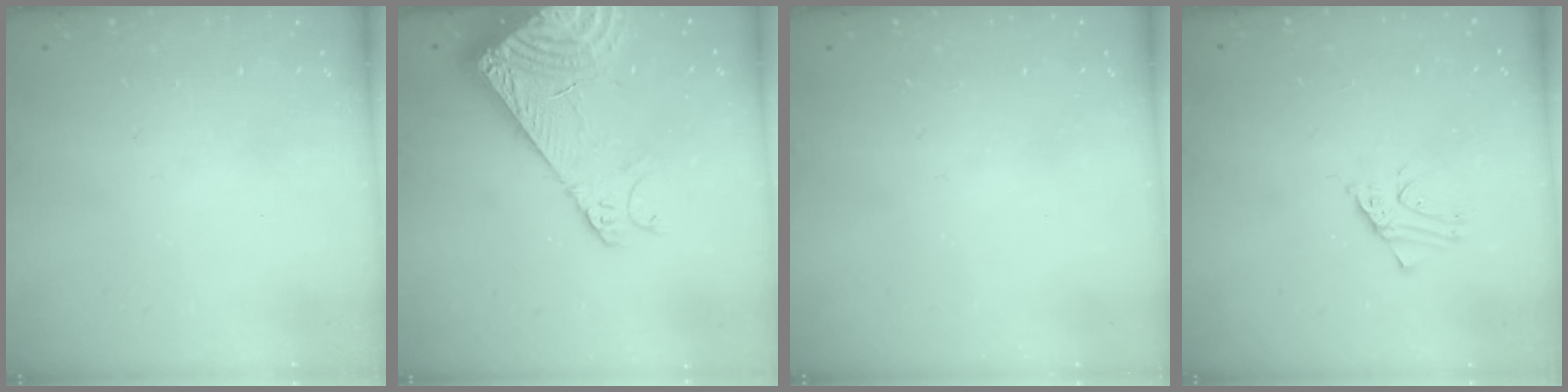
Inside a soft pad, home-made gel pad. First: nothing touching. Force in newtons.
{"total": 15.6, "press": 15.3, "slide": 2.8}
{"total": 0.0}
{"total": 1.9, "press": 1.9, "slide": 0.1}